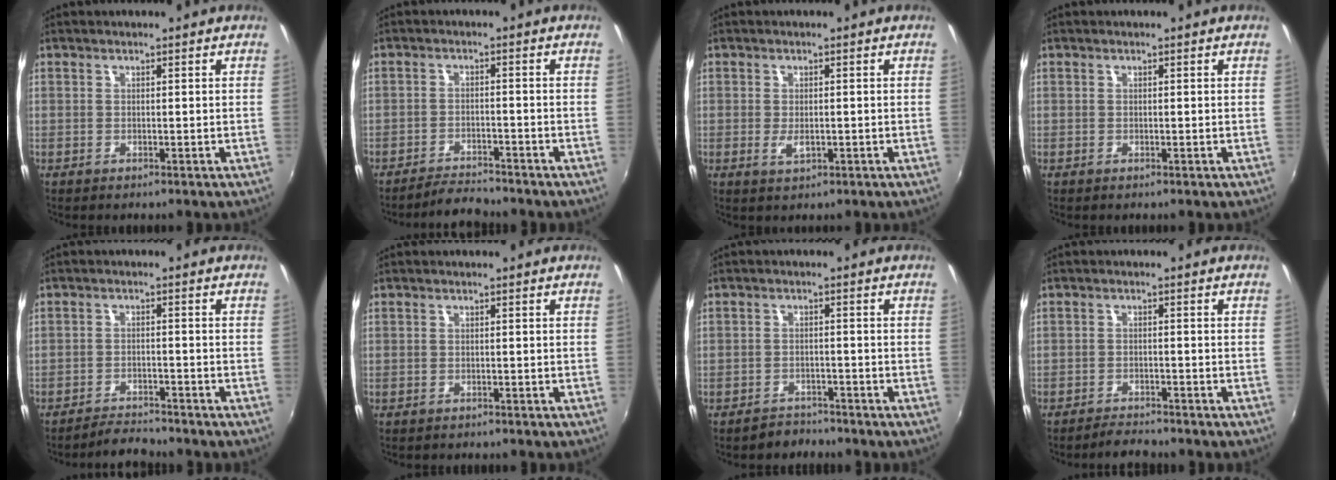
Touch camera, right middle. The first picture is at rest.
{"total": 4.9, "force": [-4.8, 0.4, 0.9], "torque": [-0.037, -0.007, -0.081]}
{"total": 2.0, "force": [0.0, 0.9, 1.9], "torque": [-0.031, -0.006, 0.000]}
{"total": 0.0}
{"total": 4.4, "force": [-4.3, 0.3, 0.6], "torque": [-0.030, -0.007, -0.074]}
{"total": 0.0}
{"total": 2.5, "force": [-2.3, 1.2, -0.2], "torque": [-0.005, 0.007, -0.037]}
{"total": 3.2, "force": [-3.1, 0.4, 0.5], "torque": [-0.026, -0.007, -0.055]}